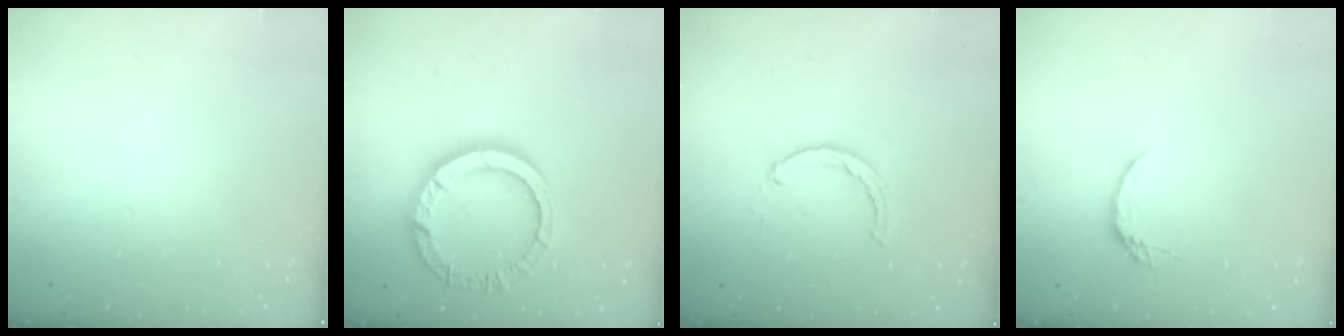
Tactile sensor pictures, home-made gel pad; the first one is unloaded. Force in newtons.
{"total": 13.5, "press": 13.5, "slide": 1.3}
{"total": 3.0, "press": 3.0, "slide": 0.4}
{"total": 4.3, "press": 4.3, "slide": 0.5}